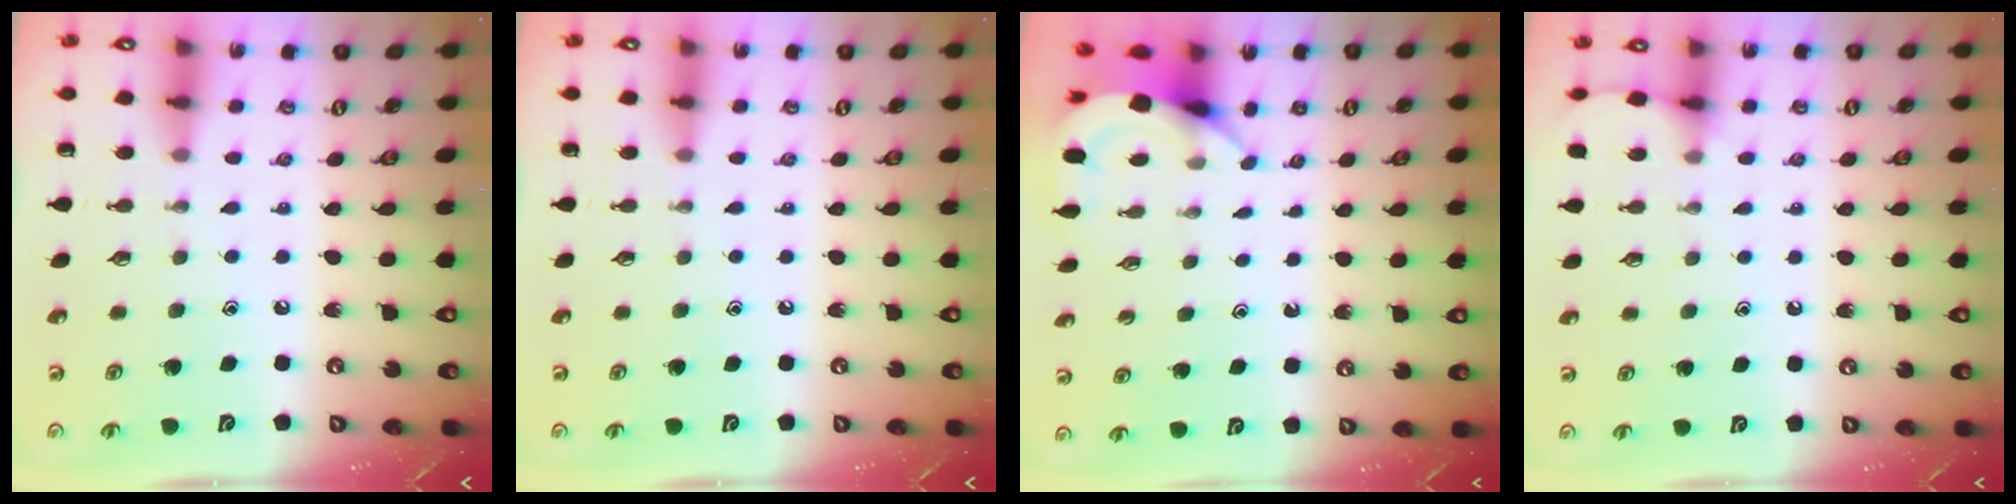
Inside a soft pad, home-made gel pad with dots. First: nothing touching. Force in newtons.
{"total": 0.0}
{"total": 3.9, "press": 3.8, "slide": 0.3}
{"total": 3.8, "press": 3.8, "slide": 0.5}